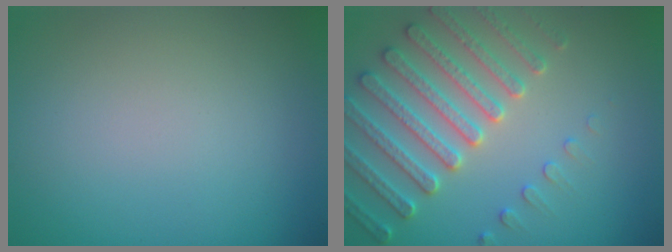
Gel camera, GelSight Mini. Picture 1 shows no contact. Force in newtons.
{"total": 4.8, "press": 4.6, "slide": 1.3}